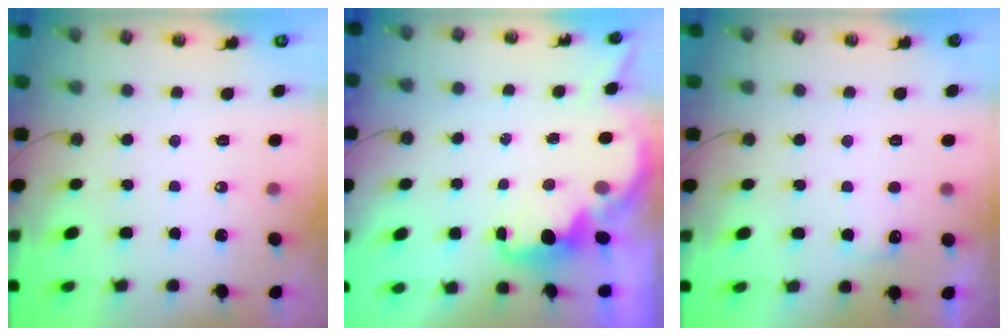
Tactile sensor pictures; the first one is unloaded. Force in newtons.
{"total": 2.3, "press": 2.2, "slide": 0.8}
{"total": 5.4, "press": 5.4, "slide": 0.3}